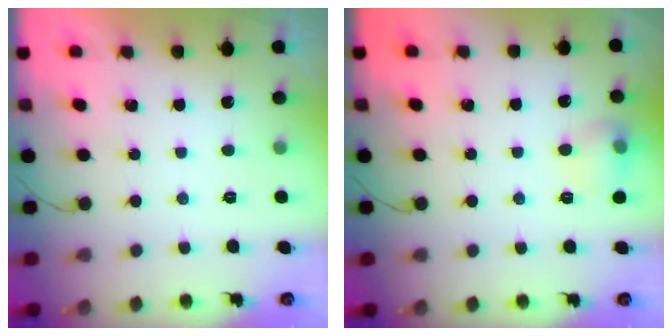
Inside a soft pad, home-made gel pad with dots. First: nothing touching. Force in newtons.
{"total": 8.0, "press": 7.9, "slide": 1.4}